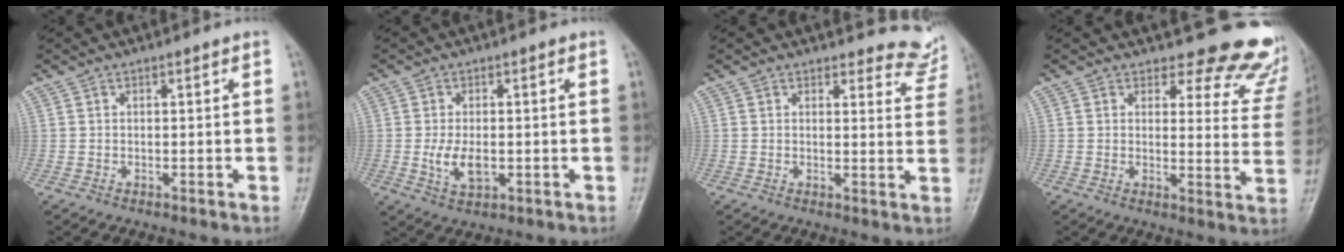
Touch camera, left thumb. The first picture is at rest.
{"total": 5.2, "force": [-0.7, 2.9, 4.3], "torque": [-0.079, -0.009, -0.009]}
{"total": 7.0, "force": [6.6, 2.2, -0.4], "torque": [0.045, -0.050, 0.048]}
{"total": 15.4, "force": [14.0, 5.4, 3.1], "torque": [0.025, -0.128, 0.126]}